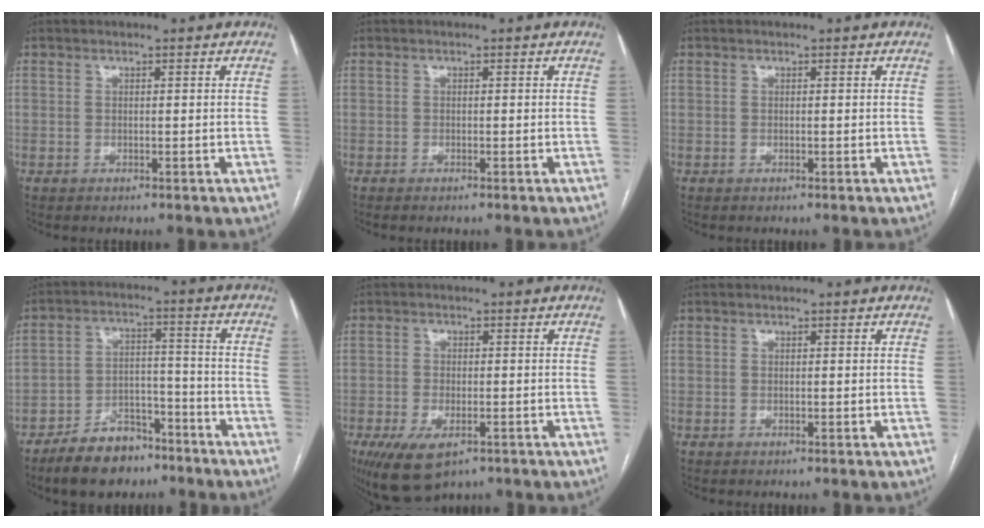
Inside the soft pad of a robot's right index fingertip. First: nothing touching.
{"total": 0.6, "force": [-0.5, 0.1, 0.3], "torque": [-0.010, -0.002, -0.006]}
{"total": 0.0}
{"total": 9.9, "force": [-7.3, 5.0, 4.5], "torque": [-0.078, 0.011, -0.122]}
{"total": 7.3, "force": [-4.0, 3.4, 5.1], "torque": [-0.086, -0.012, -0.059]}
{"total": 0.0}